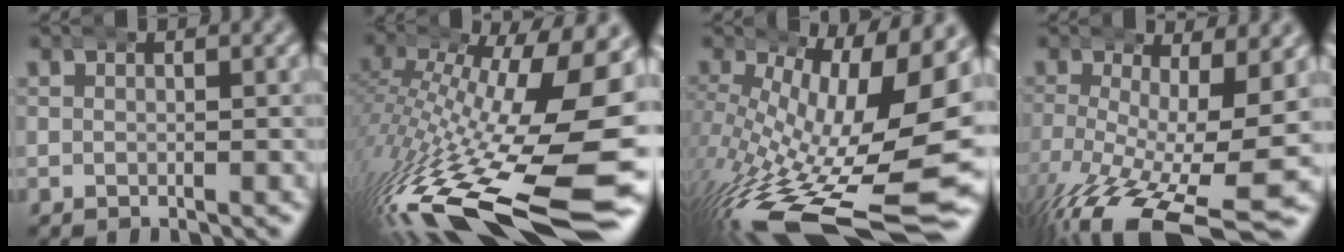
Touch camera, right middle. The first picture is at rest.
{"total": 16.9, "force": [-7.3, 6.1, 14.0], "torque": [-0.244, -0.056, -0.073]}
{"total": 13.6, "force": [-4.8, 4.9, 11.8], "torque": [-0.191, -0.049, -0.041]}
{"total": 8.8, "force": [-4.4, 2.8, 7.1], "torque": [-0.147, -0.054, -0.038]}